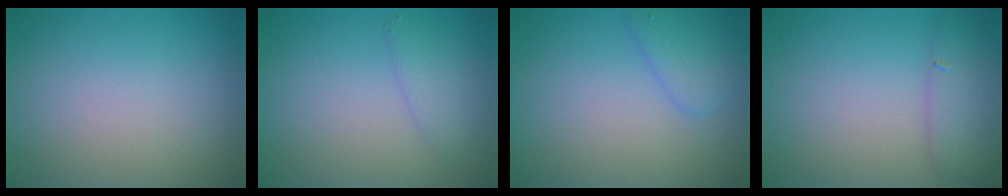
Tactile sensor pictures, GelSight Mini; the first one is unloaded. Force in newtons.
{"total": 1.8, "press": 1.8, "slide": 0.1}
{"total": 2.2, "press": 2.2, "slide": 0.1}
{"total": 2.5, "press": 2.5, "slide": 0.1}